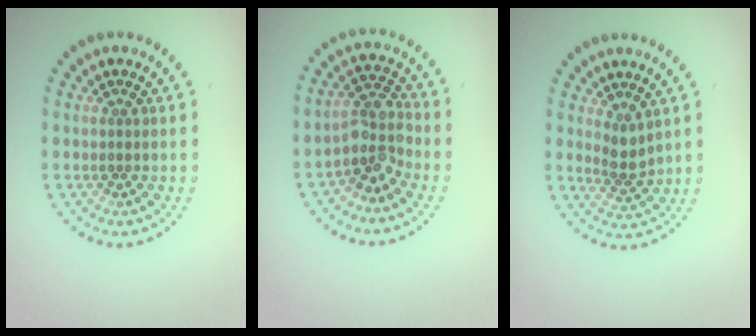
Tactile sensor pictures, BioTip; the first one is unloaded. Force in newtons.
{"total": 3.6, "press": 3.0, "slide": 2.0}
{"total": 2.1, "press": 1.6, "slide": 1.3}